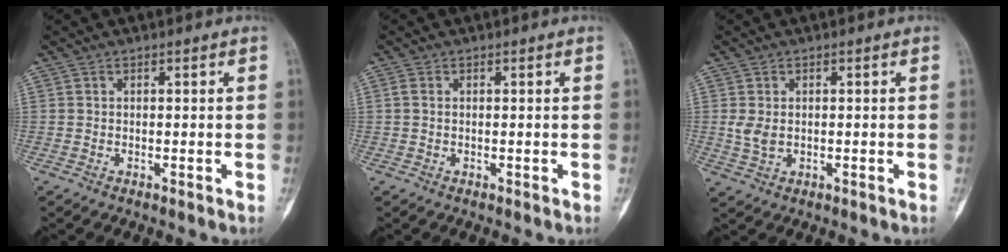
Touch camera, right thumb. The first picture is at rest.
{"total": 1.1, "force": [0.2, 0.8, 0.8], "torque": [-0.019, 0.001, 0.002]}
{"total": 3.1, "force": [0.1, 2.1, 2.3], "torque": [-0.045, -0.002, 0.005]}